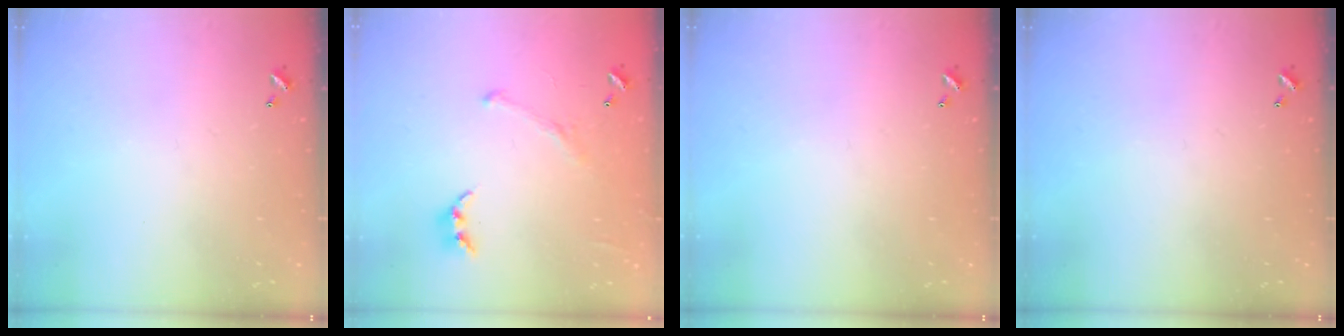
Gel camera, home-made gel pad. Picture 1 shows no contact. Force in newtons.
{"total": 2.3, "press": 2.1, "slide": 1.0}
{"total": 0.0}
{"total": 0.0}